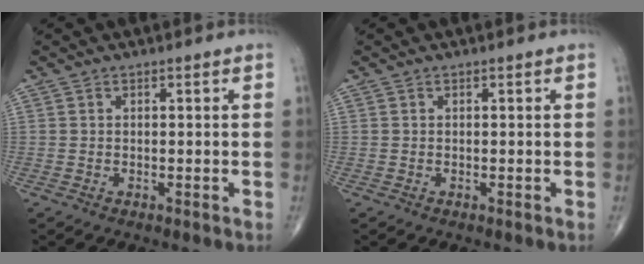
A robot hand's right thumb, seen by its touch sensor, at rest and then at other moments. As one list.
[{"total": 0.0}]